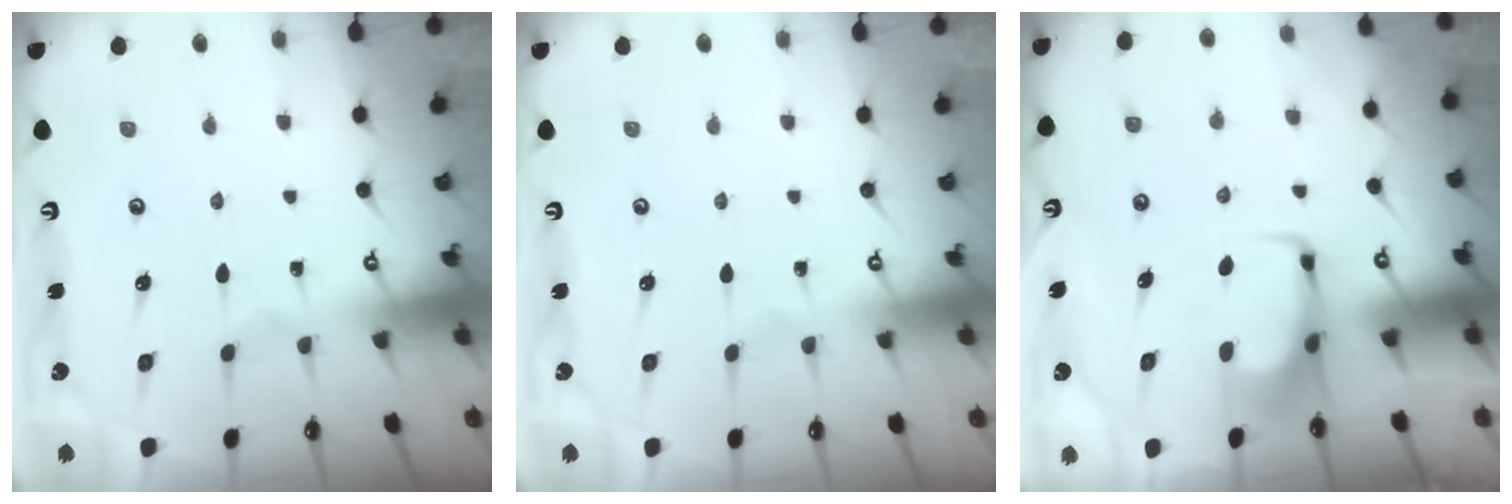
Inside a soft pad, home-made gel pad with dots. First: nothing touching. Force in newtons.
{"total": 0.0}
{"total": 3.9, "press": 3.9, "slide": 0.3}